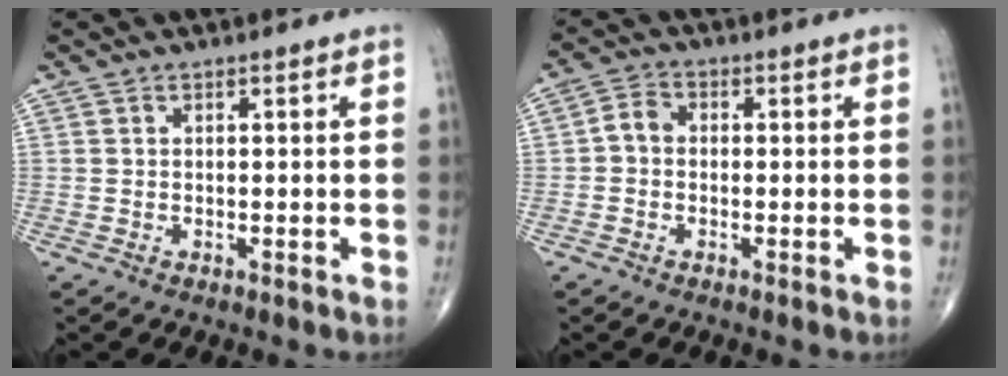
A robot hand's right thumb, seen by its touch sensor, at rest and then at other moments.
{"total": 3.2, "force": [-0.4, 2.5, 2.0], "torque": [-0.028, 0.011, -0.019]}